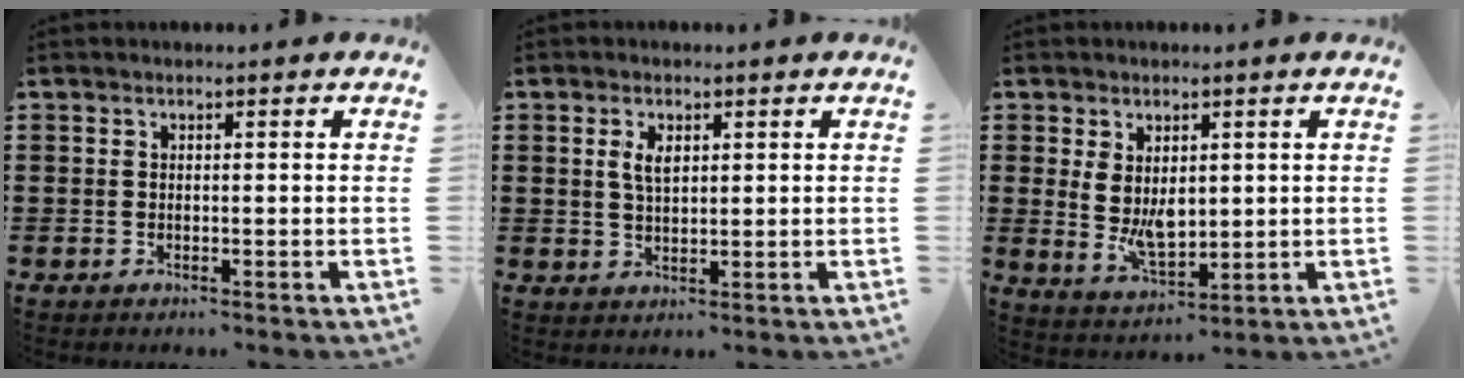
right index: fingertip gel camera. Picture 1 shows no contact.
{"total": 3.1, "force": [1.0, 1.5, 2.5], "torque": [-0.054, 0.006, 0.017]}
{"total": 5.6, "force": [1.1, 3.4, 4.3], "torque": [-0.076, -0.001, 0.018]}